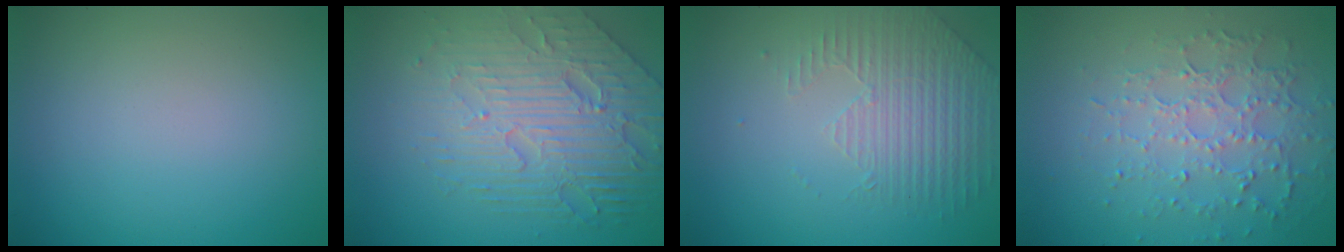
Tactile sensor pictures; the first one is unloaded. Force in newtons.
{"total": 7.3, "press": 5.3, "slide": 5.1}
{"total": 2.1, "press": 1.8, "slide": 1.0}
{"total": 5.0, "press": 3.5, "slide": 3.5}